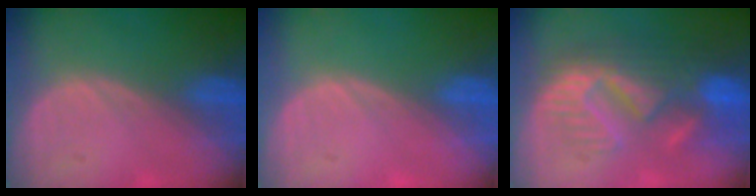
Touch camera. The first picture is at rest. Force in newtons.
{"total": 0.0}
{"total": 10.8, "press": 9.7, "slide": 4.7}